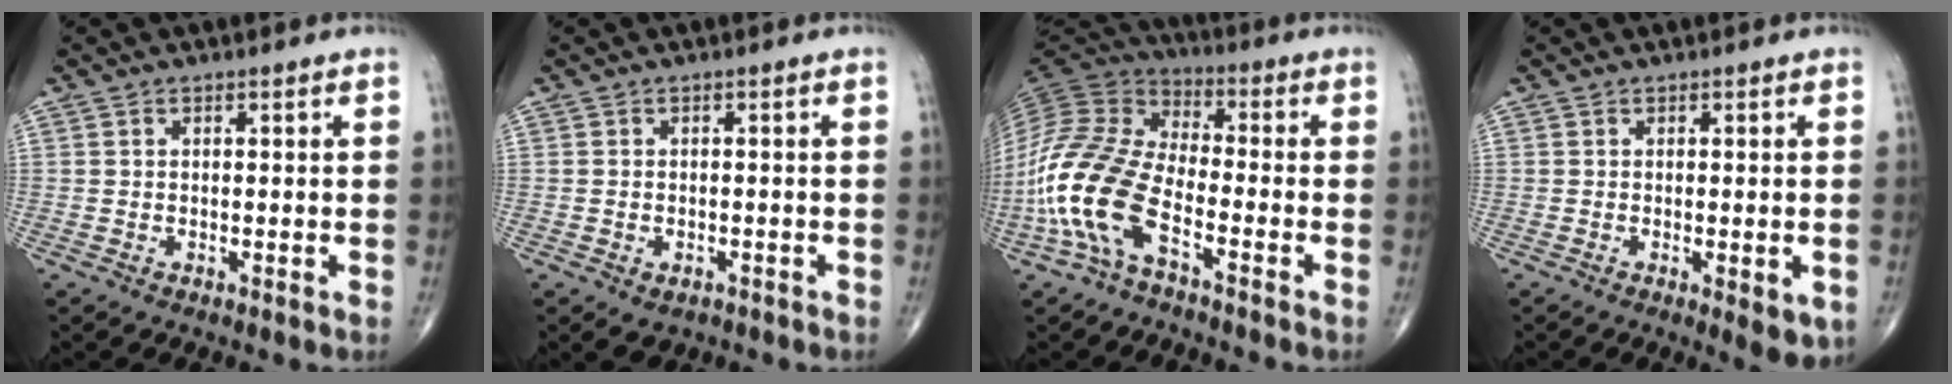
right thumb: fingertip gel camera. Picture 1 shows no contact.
{"total": 2.9, "force": [-1.6, 2.0, 1.4], "torque": [-0.014, 0.007, -0.014]}
{"total": 16.2, "force": [-6.6, 7.4, 12.8], "torque": [-0.279, 0.043, -0.140]}
{"total": 4.7, "force": [-1.4, 1.5, 4.3], "torque": [-0.048, -0.010, -0.014]}